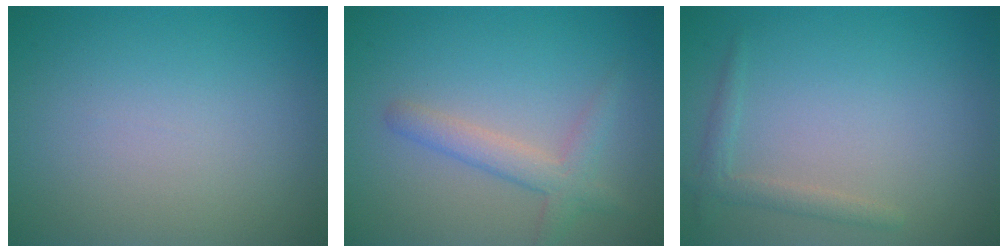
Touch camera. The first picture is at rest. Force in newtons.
{"total": 2.7, "press": 2.7, "slide": 0.1}
{"total": 1.5, "press": 1.5, "slide": 0.1}